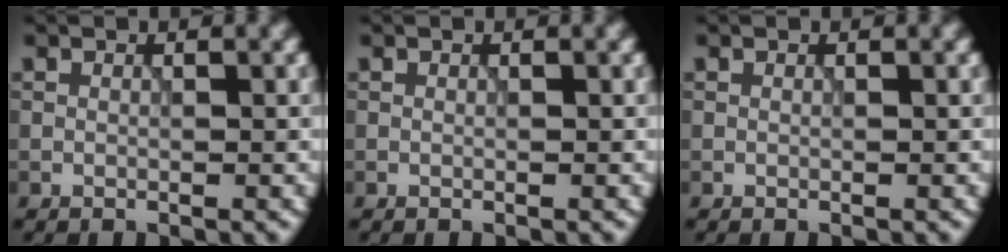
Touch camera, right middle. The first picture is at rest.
{"total": 0.0}
{"total": 0.0}